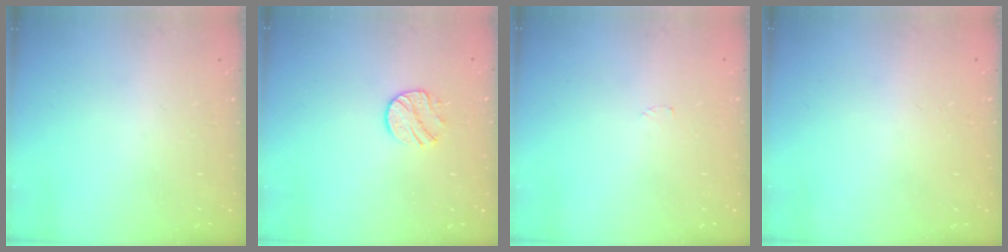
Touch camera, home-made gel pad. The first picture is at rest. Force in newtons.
{"total": 8.7, "press": 8.7, "slide": 0.5}
{"total": 2.3, "press": 2.3, "slide": 0.2}
{"total": 0.7, "press": 0.7, "slide": 0.1}